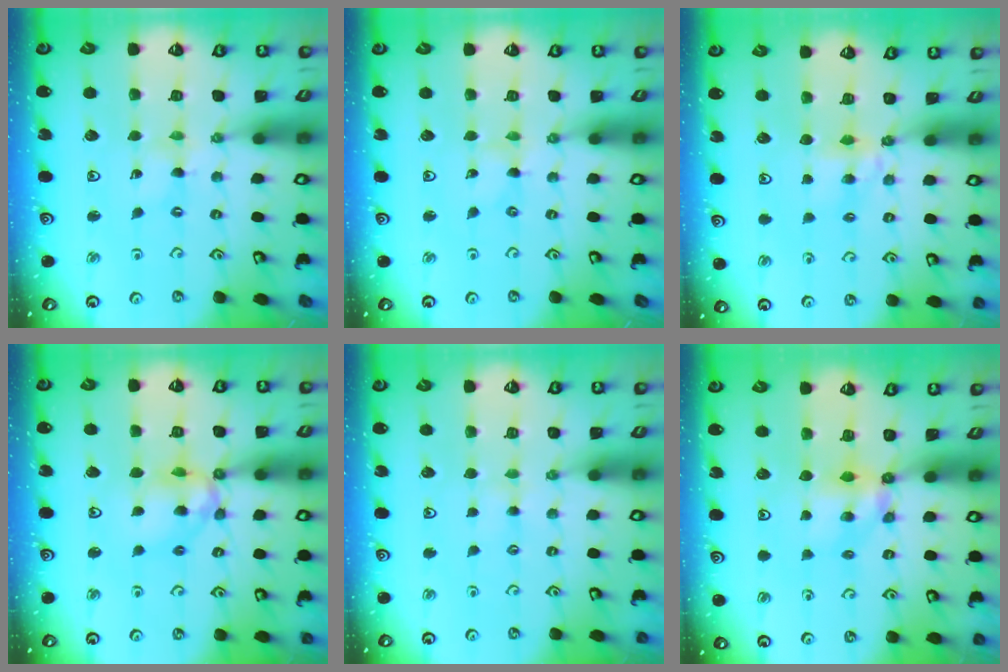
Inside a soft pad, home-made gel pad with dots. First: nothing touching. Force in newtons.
{"total": 0.0}
{"total": 4.5, "press": 4.5, "slide": 0.4}
{"total": 12.1, "press": 12.0, "slide": 1.1}
{"total": 2.3, "press": 2.3, "slide": 0.3}
{"total": 5.4, "press": 5.4, "slide": 0.1}